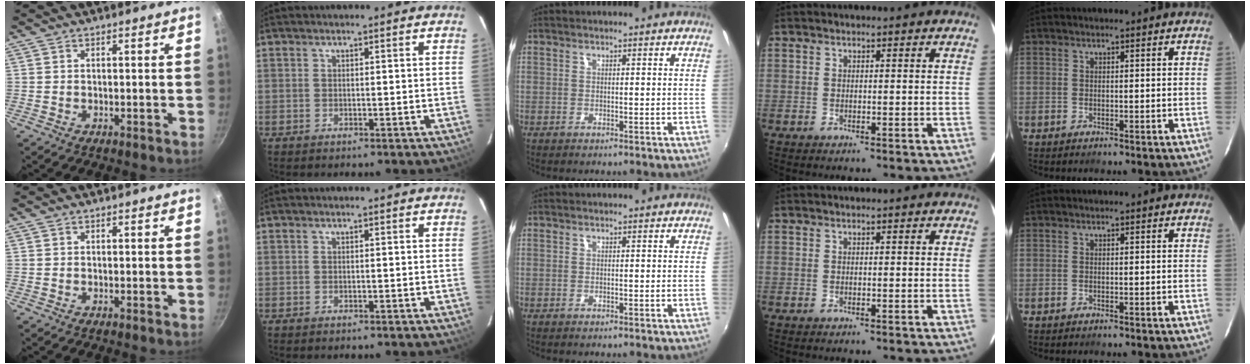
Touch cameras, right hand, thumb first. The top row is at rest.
{}